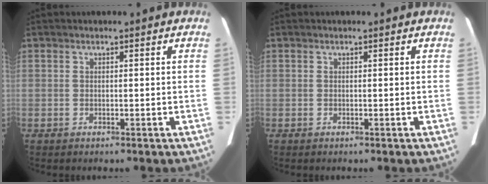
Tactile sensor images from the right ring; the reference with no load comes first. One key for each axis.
{"total": 0.0}